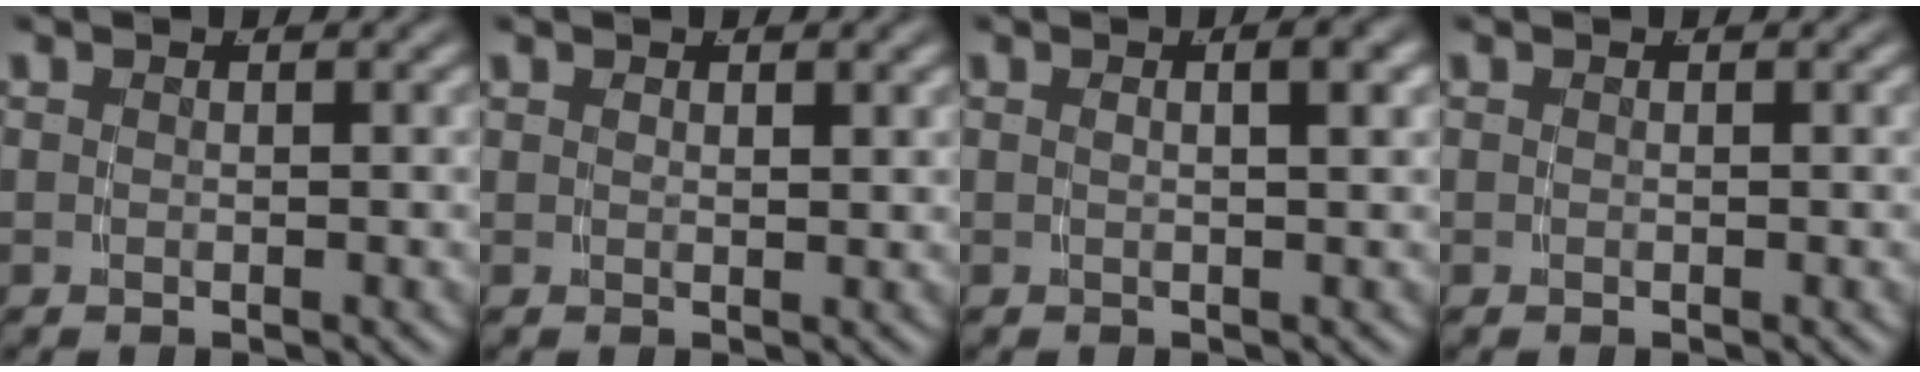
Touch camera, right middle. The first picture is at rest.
{"total": 0.6, "force": [0.5, -0.3, 0.2], "torque": [-0.003, -0.003, 0.016]}
{"total": 1.7, "force": [0.2, -0.6, 1.6], "torque": [-0.018, 0.006, 0.009]}
{"total": 0.0}